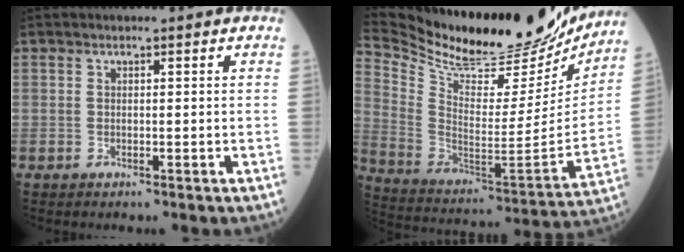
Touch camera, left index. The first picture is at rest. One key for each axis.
{"total": 30.2, "fx": 26.8, "fy": 6.8, "fz": 12.1, "tx": -0.226, "ty": -0.061, "tz": 0.393}